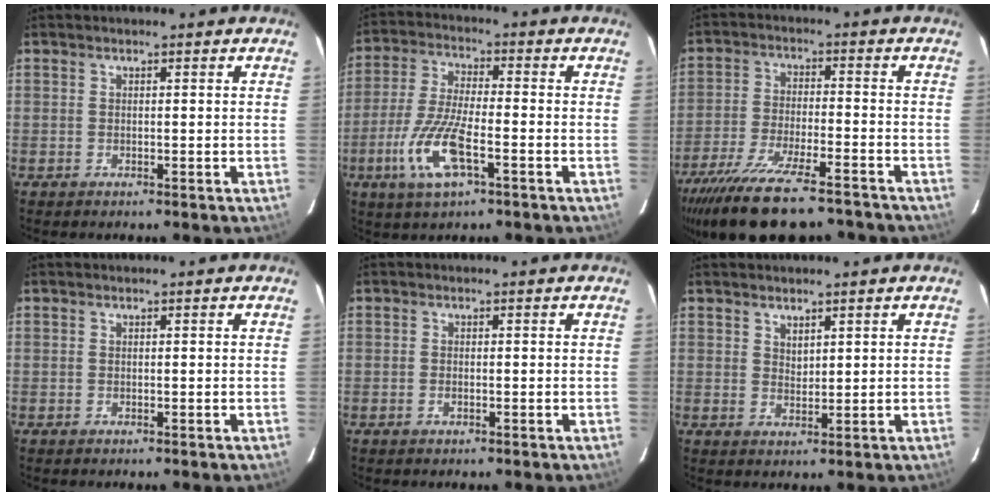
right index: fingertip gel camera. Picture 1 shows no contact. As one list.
[{"total": 11.9, "force": [-4.9, 3.4, 10.3], "torque": [-0.223, -0.011, -0.094]}, {"total": 21.4, "force": [-17.3, 5.0, 11.4], "torque": [-0.228, -0.050, -0.275]}, {"total": 0.0}, {"total": 1.0, "force": [-0.4, 0.6, 0.7], "torque": [-0.015, 0.000, -0.007]}, {"total": 2.1, "force": [1.7, 1.1, 0.8], "torque": [-0.009, -0.001, 0.032]}]